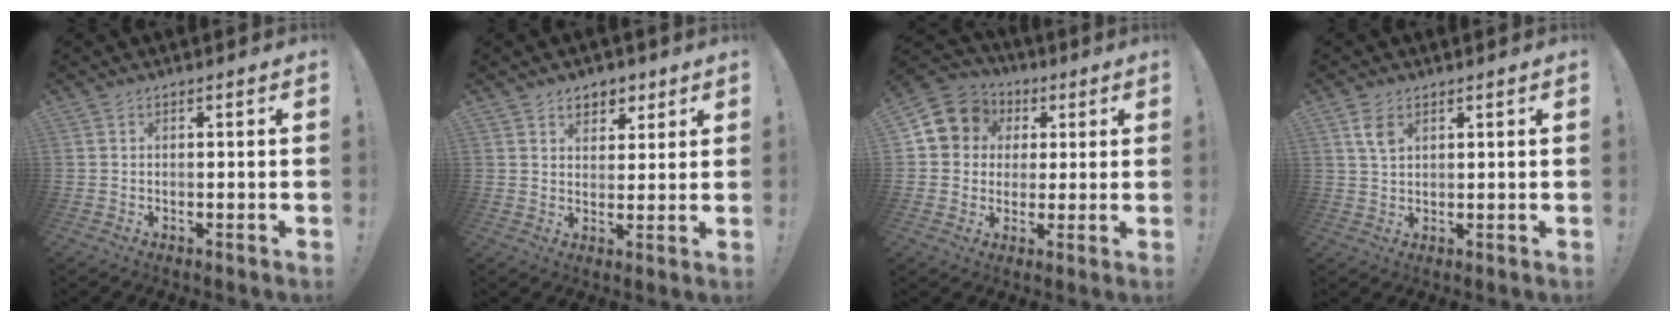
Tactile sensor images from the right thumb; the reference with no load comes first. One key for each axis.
{"total": 5.9, "fx": 3.7, "fy": 4.4, "fz": 1.5, "tx": -0.010, "ty": -0.024, "tz": 0.067}
{"total": 10.0, "fx": 2.8, "fy": 9.2, "fz": 2.7, "tx": -0.038, "ty": -0.007, "tz": 0.059}
{"total": 4.5, "fx": 2.2, "fy": 2.4, "fz": 3.1, "tx": -0.050, "ty": -0.008, "tz": 0.040}